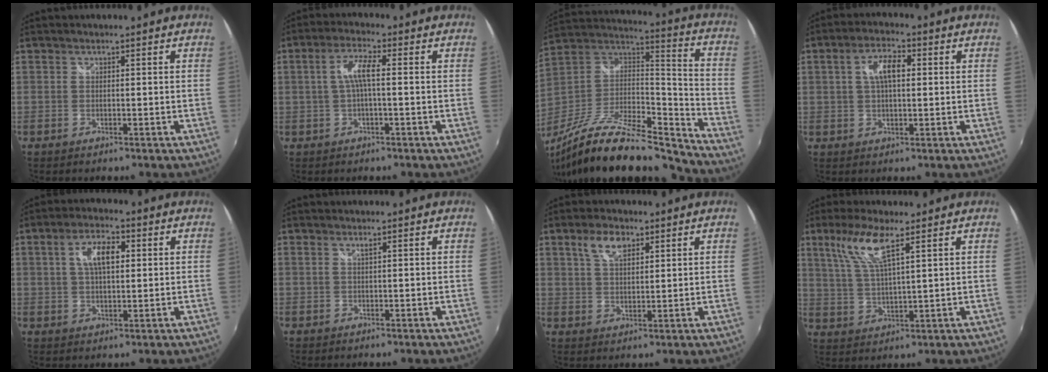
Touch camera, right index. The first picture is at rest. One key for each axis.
{"total": 4.8, "fx": 0.0, "fy": 0.7, "fz": 4.8, "tx": -0.093, "ty": 0.008, "tz": 0.002}
{"total": 26.7, "fx": -21.3, "fy": 6.6, "fz": 14.7, "tx": -0.258, "ty": -0.028, "tz": -0.355}
{"total": 6.0, "fx": 1.2, "fy": 2.7, "fz": 5.3, "tx": -0.097, "ty": 0.014, "tz": 0.021}
{"total": 7.0, "fx": 1.9, "fy": 3.2, "fz": 5.9, "tx": -0.108, "ty": 0.014, "tz": 0.034}
{"total": 0.6, "fx": 0.4, "fy": -0.1, "fz": 0.5, "tx": -0.007, "ty": 0.000, "tz": 0.007}
{"total": 5.6, "fx": 3.1, "fy": 2.8, "fz": 3.7, "tx": -0.067, "ty": 0.010, "tz": 0.058}
{"total": 8.5, "fx": 4.7, "fy": 1.4, "fz": 6.9, "tx": -0.144, "ty": 0.002, "tz": 0.099}